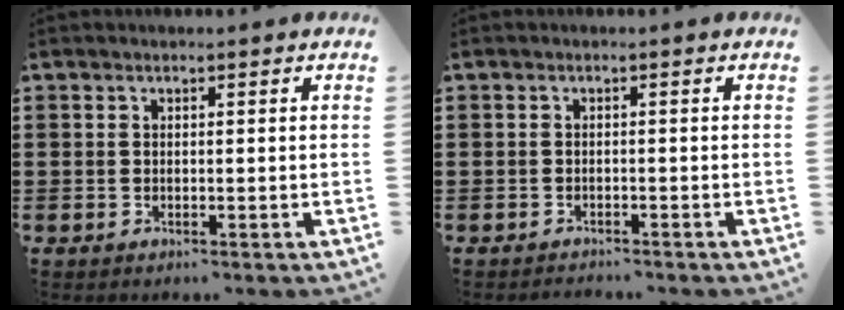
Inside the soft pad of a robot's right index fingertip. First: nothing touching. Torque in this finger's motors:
{"motor_torque": [-0.17, 0.04, -0.33, -0.08]}